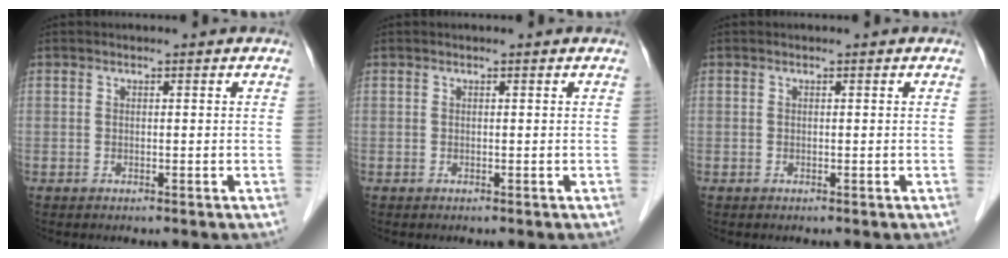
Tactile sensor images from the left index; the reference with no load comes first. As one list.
[{"total": 0.0}, {"total": 0.0}]